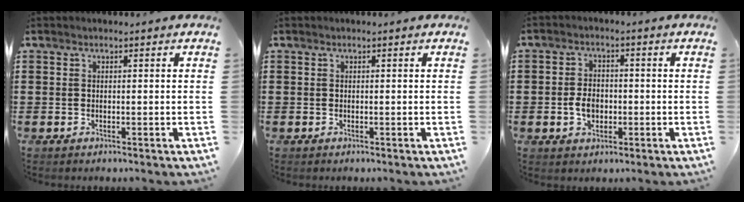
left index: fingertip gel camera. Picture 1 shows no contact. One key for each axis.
{"total": 0.0}
{"total": 3.9, "fx": -0.8, "fy": 2.7, "fz": 2.7, "tx": -0.053, "ty": -0.001, "tz": -0.020}